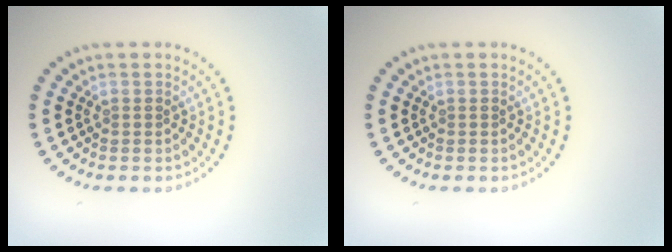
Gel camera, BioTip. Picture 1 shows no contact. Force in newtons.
{"total": 0.0}